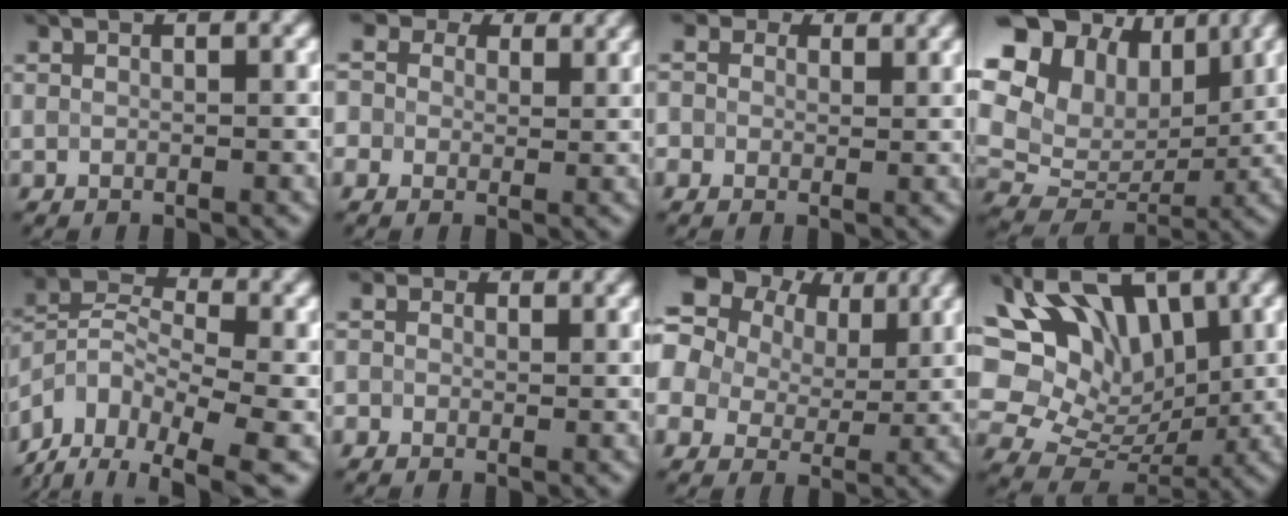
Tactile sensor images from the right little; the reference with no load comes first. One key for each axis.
{"total": 8.8, "fx": 4.8, "fy": 6.4, "fz": 3.7, "tx": -0.089, "ty": 0.035, "tz": 0.052}
{"total": 5.8, "fx": 3.0, "fy": 4.3, "fz": 2.3, "tx": -0.056, "ty": 0.020, "tz": 0.020}
{"total": 18.8, "fx": 6.4, "fy": 14.8, "fz": 9.8, "tx": -0.220, "ty": 0.033, "tz": 0.108}
{"total": 8.5, "fx": -5.3, "fy": 4.5, "fz": 5.0, "tx": -0.089, "ty": -0.002, "tz": -0.111}
{"total": 2.6, "fx": 0.9, "fy": 2.2, "fz": 1.0, "tx": -0.007, "ty": 0.008, "tz": -0.019}
{"total": 14.6, "fx": 7.4, "fy": 9.9, "fz": 7.6, "tx": -0.183, "ty": 0.048, "tz": 0.117}
{"total": 11.1, "fx": 4.2, "fy": 7.2, "fz": 7.2, "tx": -0.119, "ty": 0.021, "tz": 0.070}